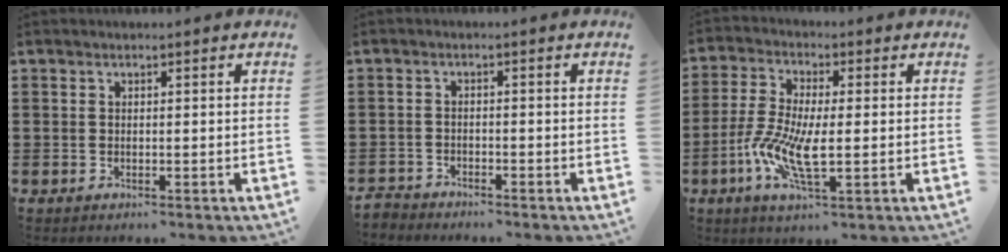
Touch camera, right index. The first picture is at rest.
{"total": 2.1, "force": [-2.1, 0.1, -0.4], "torque": [0.001, 0.001, -0.048]}
{"total": 8.7, "force": [-2.0, 2.9, 8.0], "torque": [-0.176, -0.013, -0.040]}